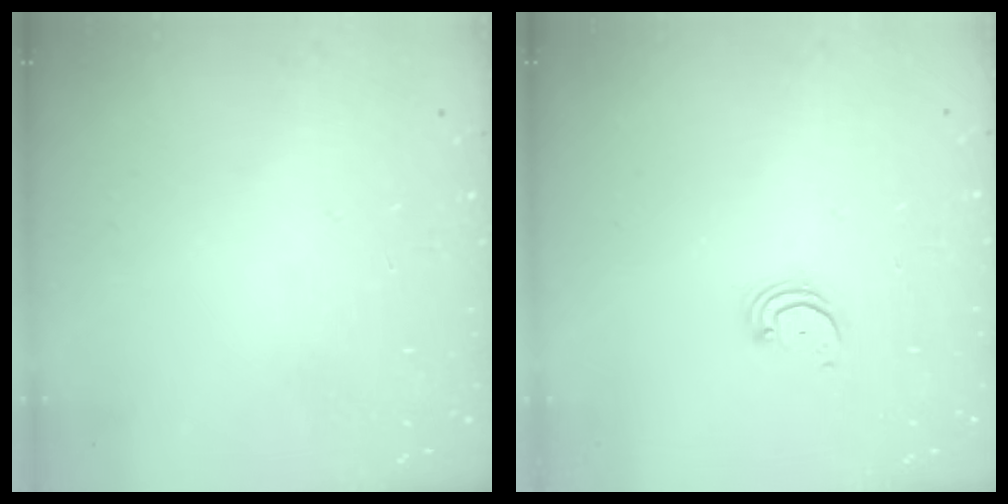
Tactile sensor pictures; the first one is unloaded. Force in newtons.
{"total": 2.2, "press": 2.2, "slide": 0.2}